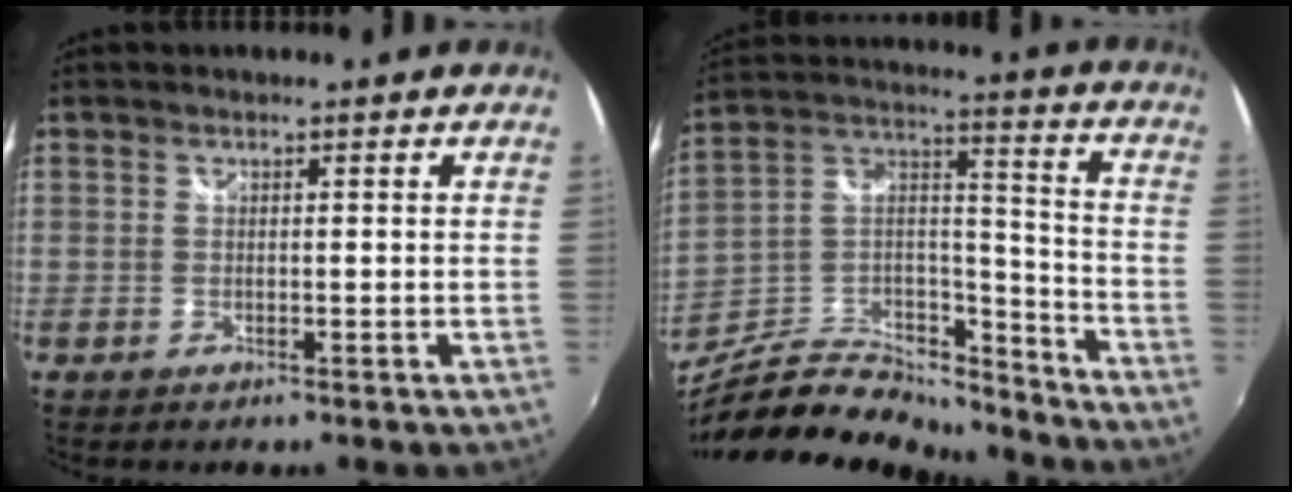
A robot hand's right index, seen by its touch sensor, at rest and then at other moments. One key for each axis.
{"total": 21.8, "fx": -17.8, "fy": 8.7, "fz": 9.1, "tx": -0.186, "ty": 0.040, "tz": -0.284}